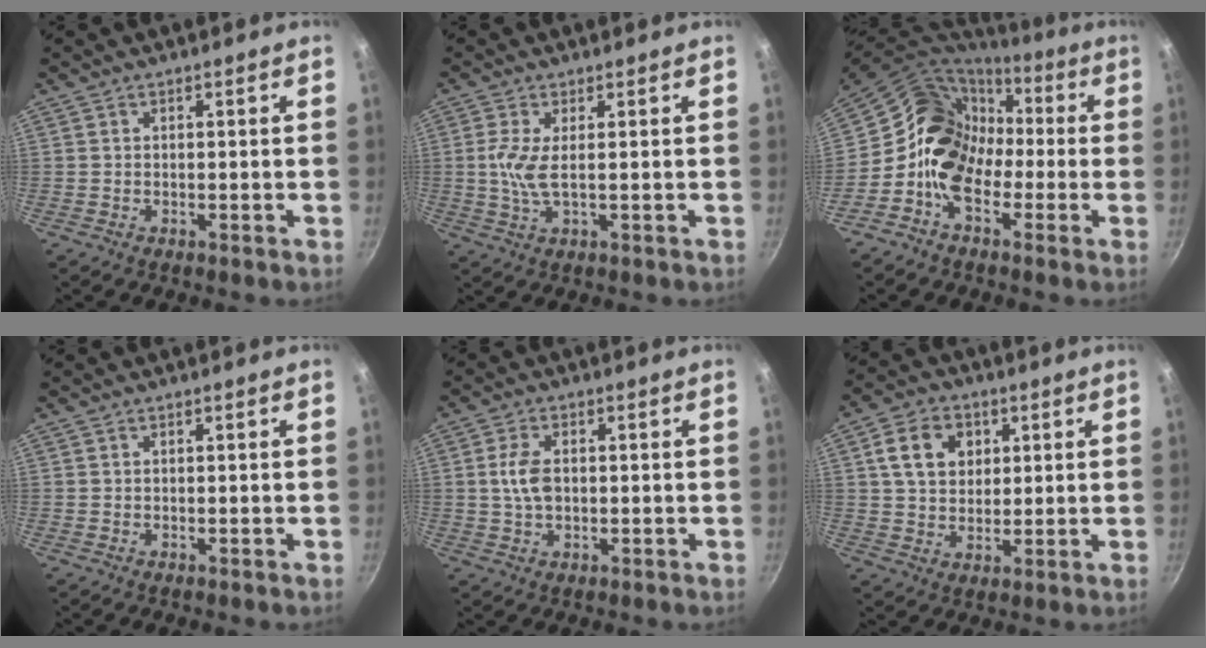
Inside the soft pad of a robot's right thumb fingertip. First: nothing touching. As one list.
[{"total": 4.7, "force": [0.4, 1.2, 4.5], "torque": [-0.109, -0.002, 0.009]}, {"total": 16.7, "force": [-0.9, 13.1, 10.4], "torque": [-0.143, 0.052, -0.038]}, {"total": 0.0}, {"total": 5.5, "force": [0.3, 3.3, 4.3], "torque": [-0.078, 0.006, 0.004]}, {"total": 9.5, "force": [2.8, 7.3, 5.3], "torque": [-0.074, 0.004, 0.043]}]